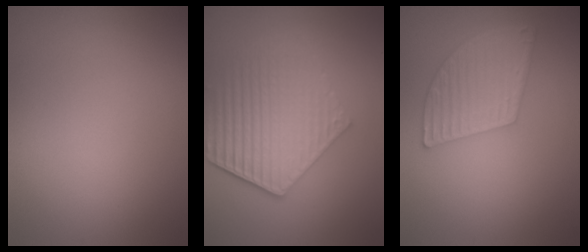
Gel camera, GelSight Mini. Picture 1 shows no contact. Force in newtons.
{"total": 5.9, "press": 4.3, "slide": 4.0}
{"total": 5.4, "press": 3.9, "slide": 3.7}